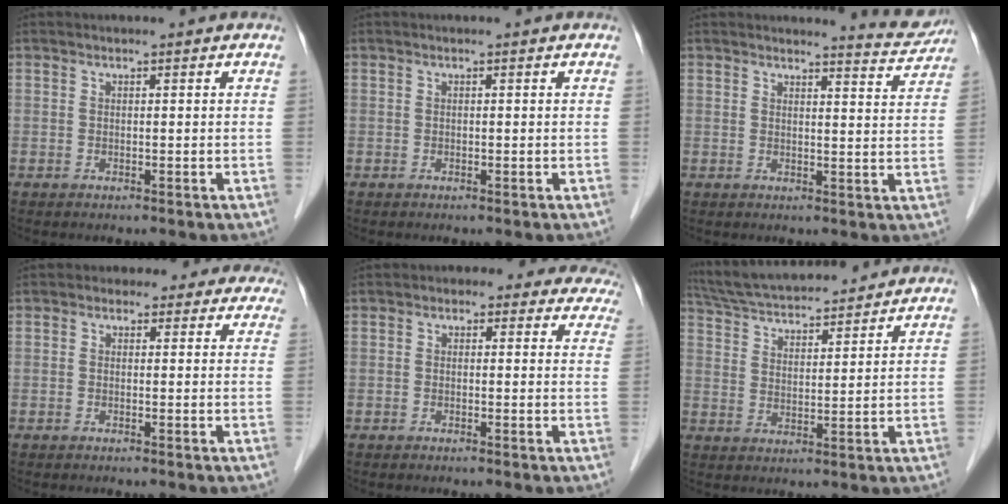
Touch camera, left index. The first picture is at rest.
{"total": 0.0}
{"total": 4.5, "force": [4.5, -0.1, -0.1], "torque": [-0.007, -0.032, 0.043]}
{"total": 5.1, "force": [4.0, 3.2, 0.5], "torque": [0.017, 0.006, 0.024]}
{"total": 8.0, "force": [6.5, 4.2, 2.1], "torque": [0.008, 0.014, 0.047]}
{"total": 15.9, "force": [14.6, 2.5, 5.6], "torque": [-0.104, 0.036, 0.239]}